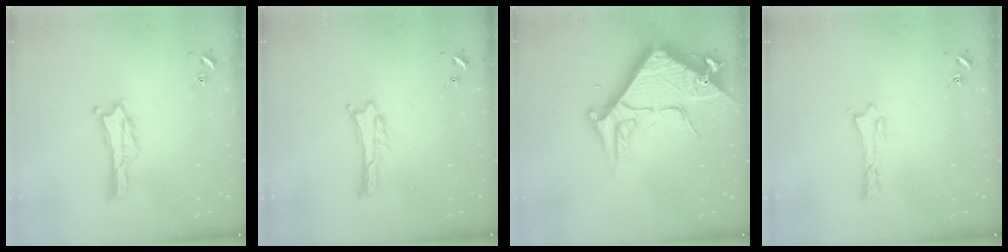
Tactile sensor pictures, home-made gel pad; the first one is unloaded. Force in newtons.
{"total": 0.0}
{"total": 12.0, "press": 11.9, "slide": 1.4}
{"total": 0.0}